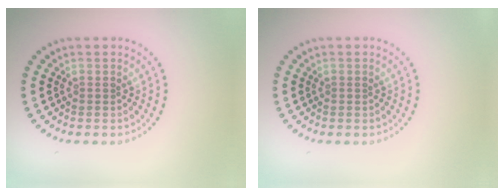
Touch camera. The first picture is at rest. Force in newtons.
{"total": 0.0}